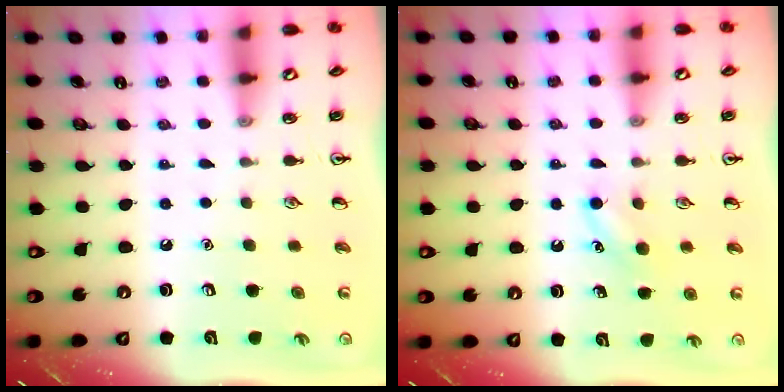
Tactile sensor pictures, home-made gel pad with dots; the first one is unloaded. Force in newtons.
{"total": 4.7, "press": 4.5, "slide": 1.4}